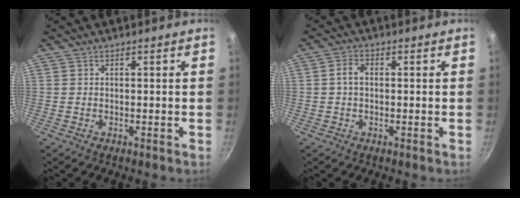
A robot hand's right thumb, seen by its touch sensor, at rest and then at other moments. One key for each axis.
{"total": 3.0, "fx": 0.1, "fy": 2.0, "fz": 2.2, "tx": -0.040, "ty": 0.009, "tz": -0.002}